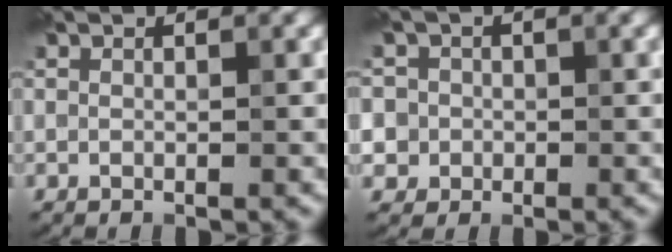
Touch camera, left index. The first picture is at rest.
{"total": 4.6, "force": [0.3, 4.5, 1.2], "torque": [-0.010, 0.025, -0.016]}